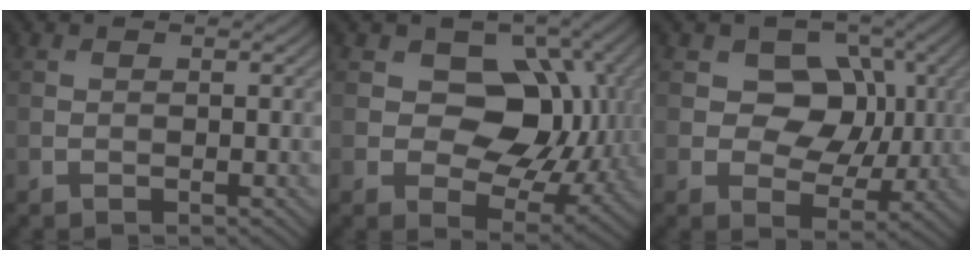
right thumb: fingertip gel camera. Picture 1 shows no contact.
{"total": 11.3, "force": [1.7, 8.2, 7.6], "torque": [-0.109, -0.011, 0.016]}
{"total": 8.0, "force": [1.7, 6.4, 4.5], "torque": [-0.074, -0.002, 0.015]}